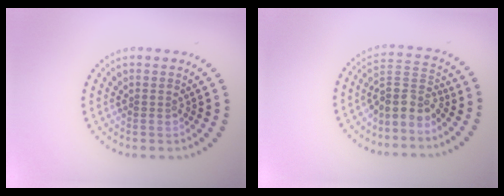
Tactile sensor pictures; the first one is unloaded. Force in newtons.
{"total": 3.3, "press": 2.5, "slide": 2.1}